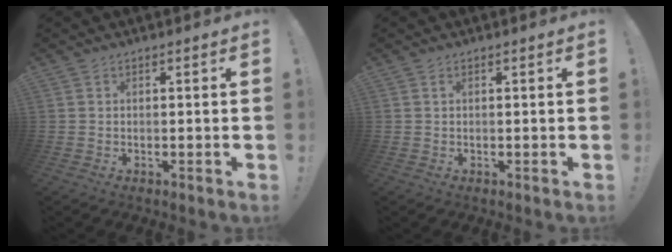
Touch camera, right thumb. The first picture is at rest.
{"total": 0.5, "force": [0.2, 0.0, 0.4], "torque": [-0.009, 0.001, 0.004]}